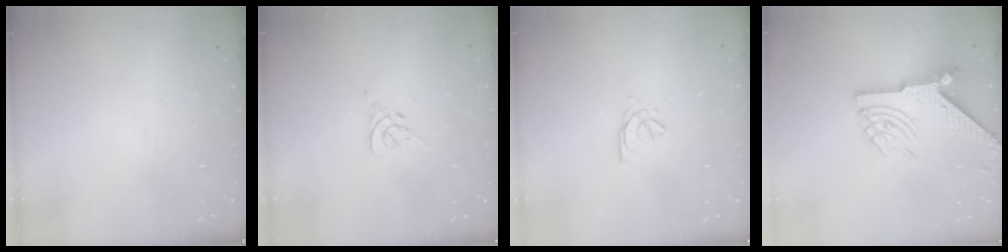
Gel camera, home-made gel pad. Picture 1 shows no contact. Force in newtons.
{"total": 1.2, "press": 1.1, "slide": 0.5}
{"total": 2.4, "press": 2.4, "slide": 0.1}
{"total": 8.8, "press": 8.7, "slide": 1.3}